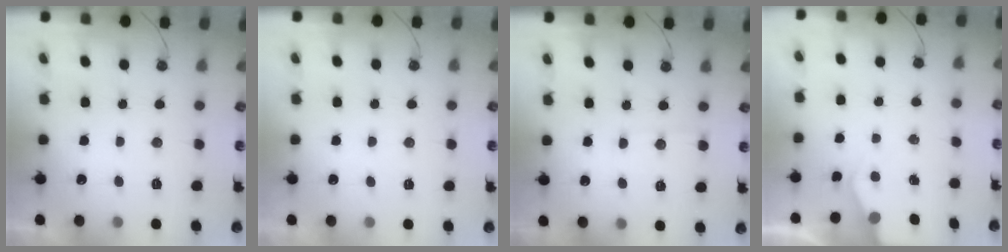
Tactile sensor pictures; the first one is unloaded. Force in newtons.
{"total": 5.4, "press": 5.3, "slide": 0.7}
{"total": 3.7, "press": 3.6, "slide": 0.6}
{"total": 2.8, "press": 2.8, "slide": 0.4}